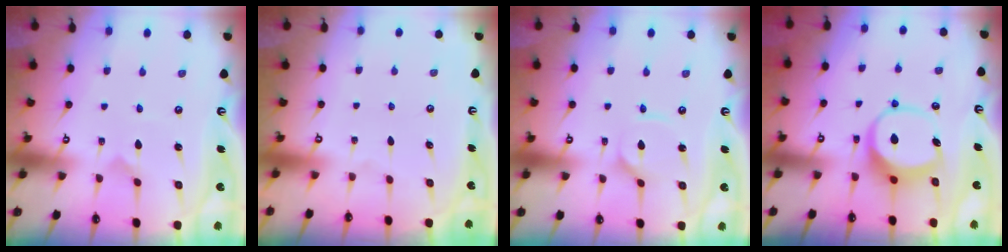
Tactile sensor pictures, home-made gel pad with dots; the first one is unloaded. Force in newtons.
{"total": 0.0}
{"total": 2.9, "press": 2.9, "slide": 0.4}
{"total": 7.9, "press": 7.8, "slide": 1.3}